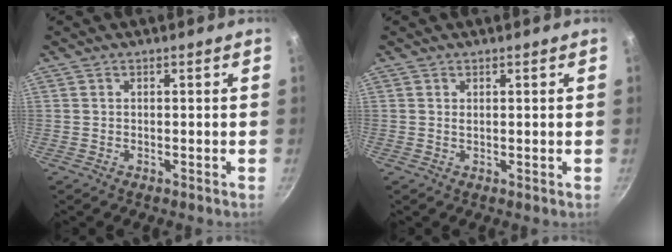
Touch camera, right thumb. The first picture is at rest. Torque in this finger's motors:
{"motor_torque": [0.32, 0.24, -0.17, 0.01, 0.03]}